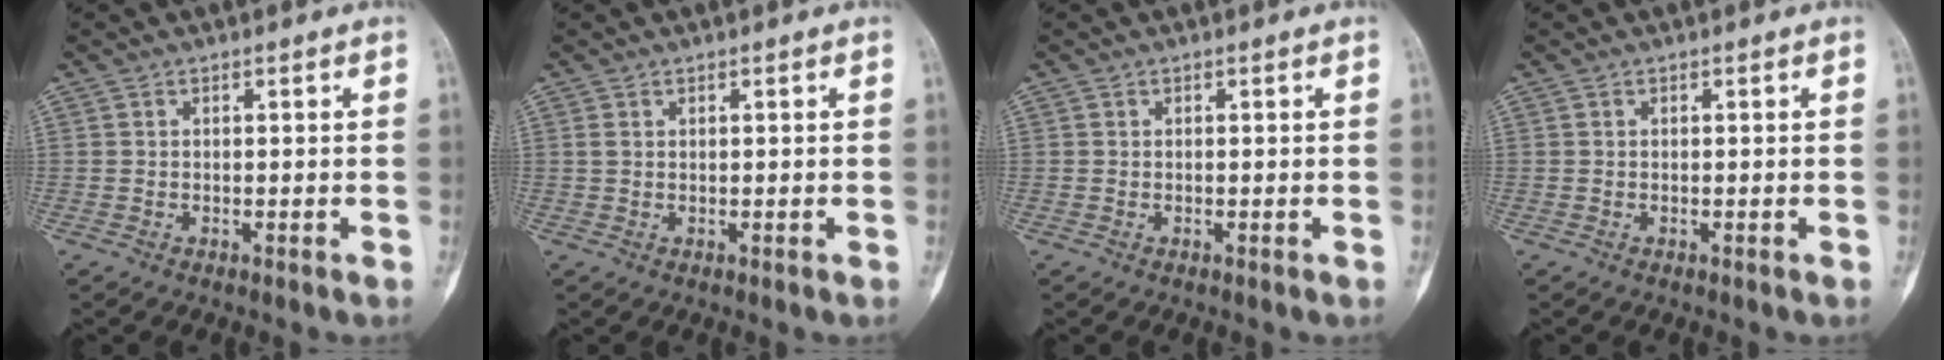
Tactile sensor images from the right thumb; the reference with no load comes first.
{"total": 0.7, "force": [0.4, 0.3, 0.5], "torque": [-0.015, 0.008, 0.011]}
{"total": 0.0}
{"total": 0.0}